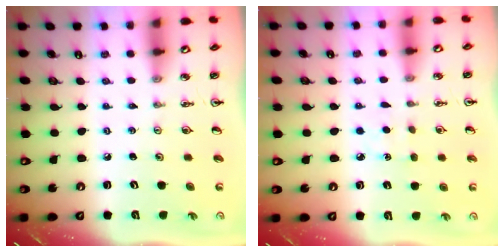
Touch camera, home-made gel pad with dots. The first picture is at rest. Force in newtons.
{"total": 2.9, "press": 2.9, "slide": 0.3}